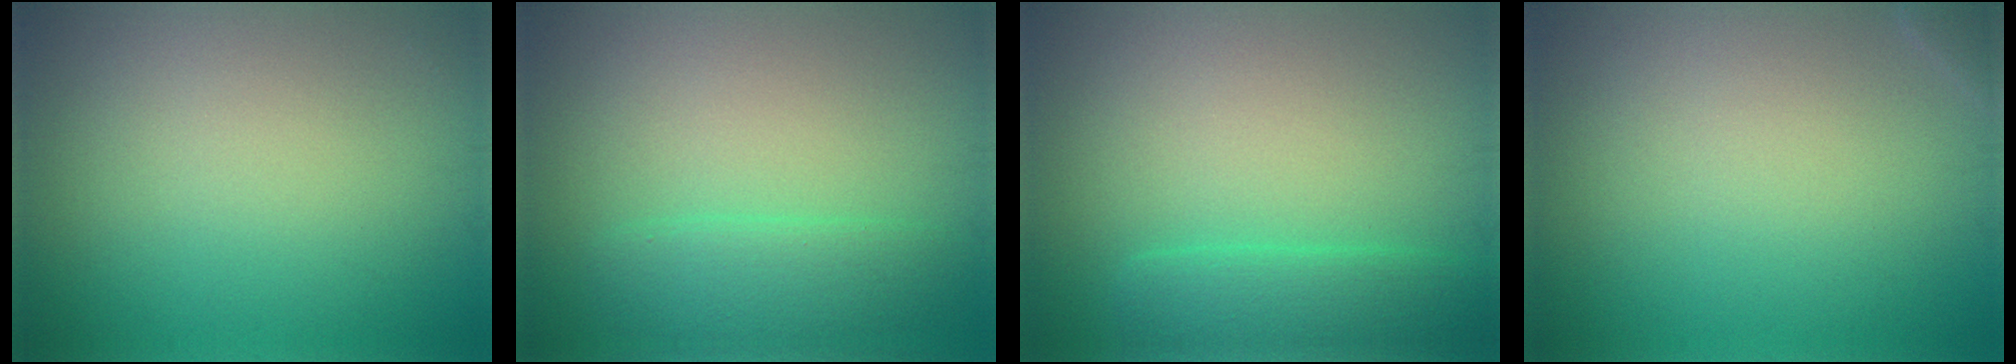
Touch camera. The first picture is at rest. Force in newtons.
{"total": 2.8, "press": 2.8, "slide": 0.3}
{"total": 3.3, "press": 3.3, "slide": 0.1}
{"total": 0.7, "press": 0.7, "slide": 0.0}